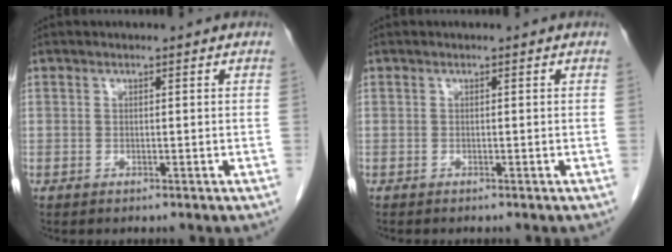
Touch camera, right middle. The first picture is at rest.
{"total": 0.5, "force": [-0.5, 0.1, 0.1], "torque": [-0.005, -0.001, -0.008]}